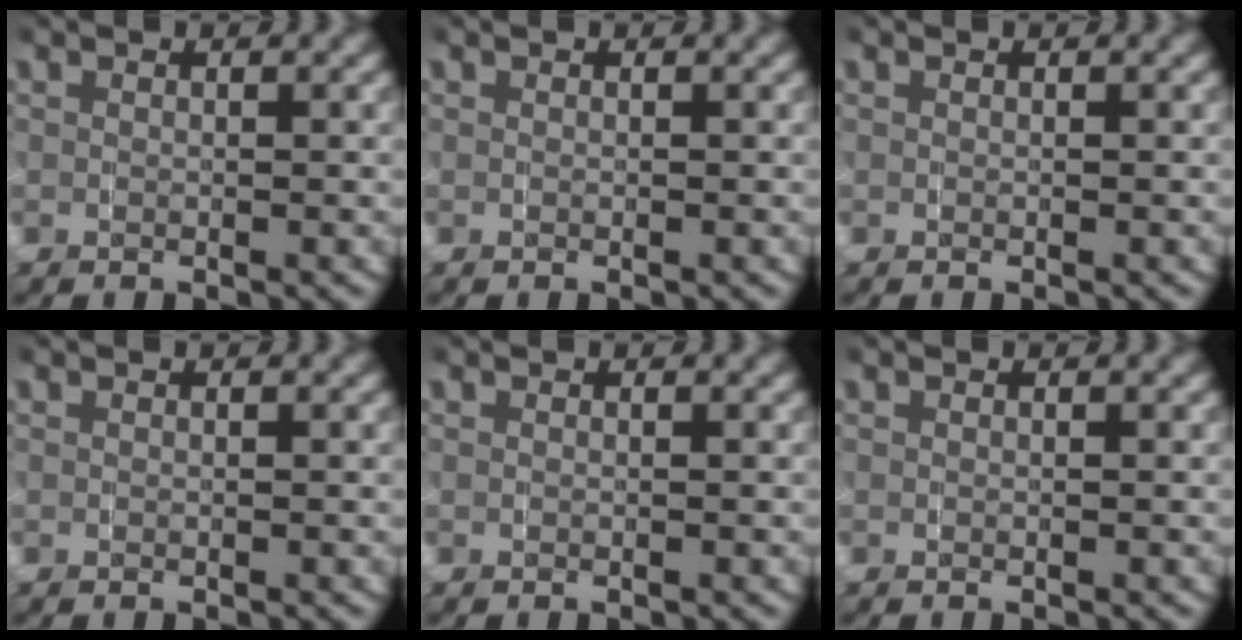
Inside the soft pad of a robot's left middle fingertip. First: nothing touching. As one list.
[{"total": 0.0}, {"total": 0.0}, {"total": 0.0}, {"total": 0.0}, {"total": 0.0}]